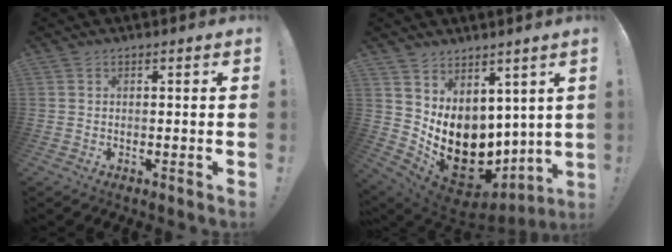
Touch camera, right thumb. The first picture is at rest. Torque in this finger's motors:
{"motor_torque": [1.85, 2.31, 1.34, 1.18, 0.16]}